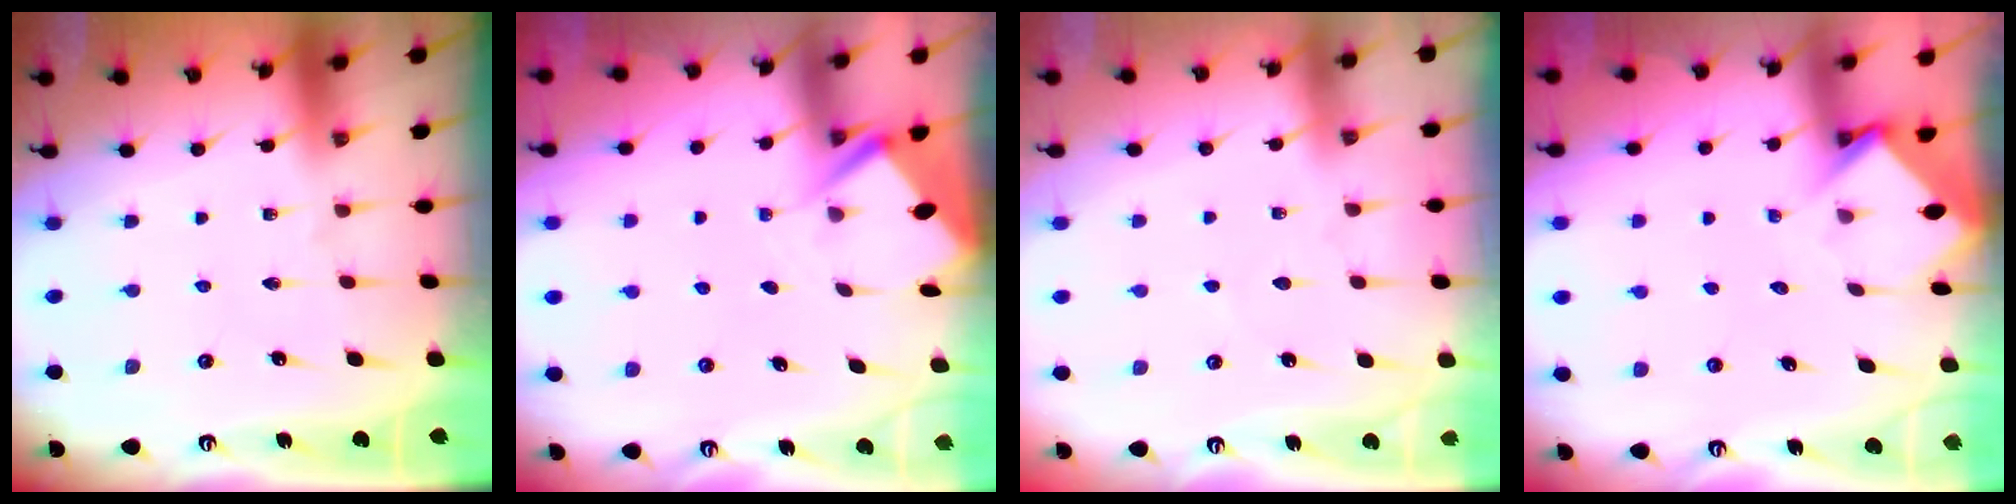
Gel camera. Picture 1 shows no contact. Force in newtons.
{"total": 2.9, "press": 2.9, "slide": 0.4}
{"total": 2.5, "press": 2.5, "slide": 0.4}
{"total": 3.3, "press": 3.3, "slide": 0.3}